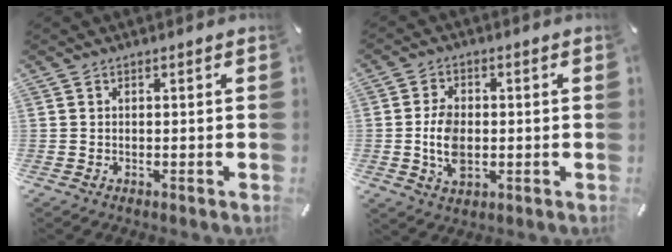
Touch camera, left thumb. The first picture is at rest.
{"total": 7.5, "force": [-1.0, 5.0, 5.4], "torque": [-0.123, 0.003, -0.017]}